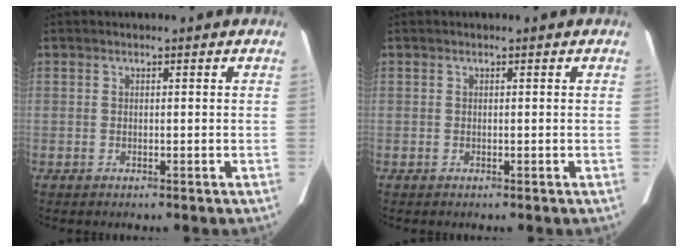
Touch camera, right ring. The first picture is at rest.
{"total": 0.0}